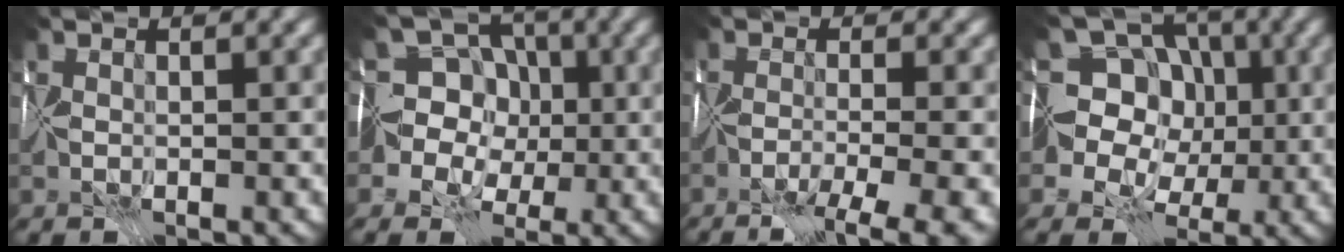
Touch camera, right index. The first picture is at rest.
{"total": 8.8, "force": [-0.6, 8.1, 3.3], "torque": [-0.053, 0.036, -0.059]}
{"total": 6.4, "force": [-4.0, 1.1, 4.9], "torque": [-0.071, -0.009, -0.066]}
{"total": 10.5, "force": [0.4, 9.4, 4.5], "torque": [-0.093, 0.045, -0.043]}